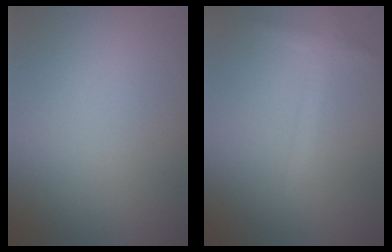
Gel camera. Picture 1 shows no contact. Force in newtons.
{"total": 1.6, "press": 1.6, "slide": 0.1}